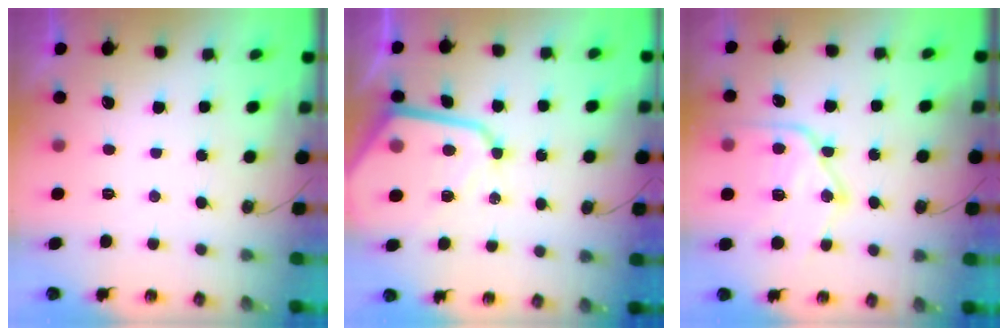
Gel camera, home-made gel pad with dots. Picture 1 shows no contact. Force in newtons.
{"total": 14.5, "press": 14.4, "slide": 1.5}
{"total": 18.1, "press": 18.1, "slide": 1.4}